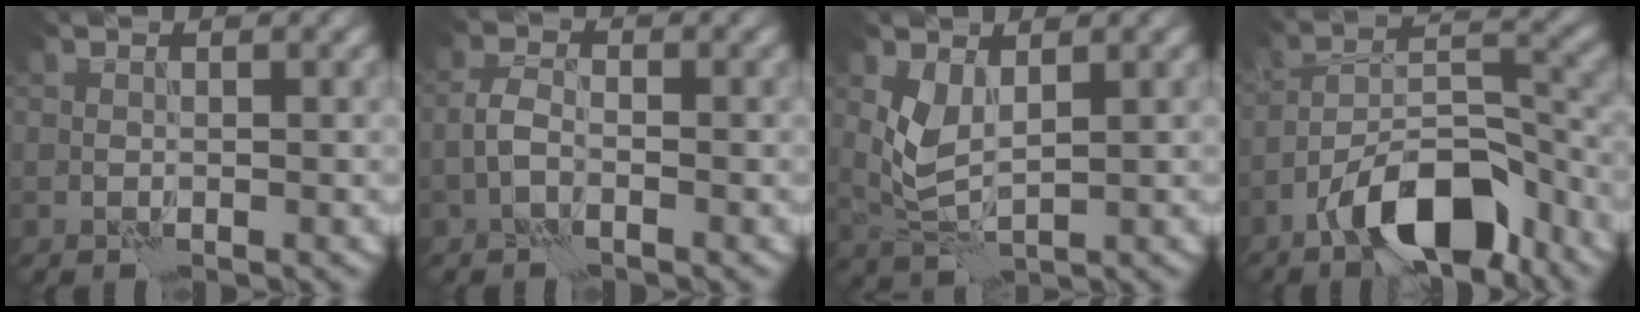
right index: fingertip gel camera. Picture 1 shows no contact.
{"total": 0.7, "force": [-0.4, 0.1, 0.6], "torque": [-0.013, 0.005, -0.010]}
{"total": 2.5, "force": [1.7, 0.7, 1.7], "torque": [-0.047, -0.007, 0.041]}
{"total": 9.1, "force": [-6.0, 3.2, 5.9], "torque": [-0.088, 0.013, -0.108]}